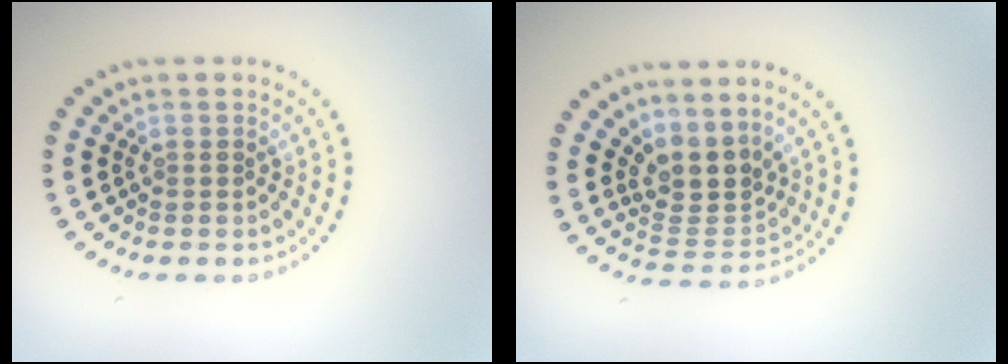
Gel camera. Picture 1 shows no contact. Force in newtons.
{"total": 3.3, "press": 2.5, "slide": 2.2}